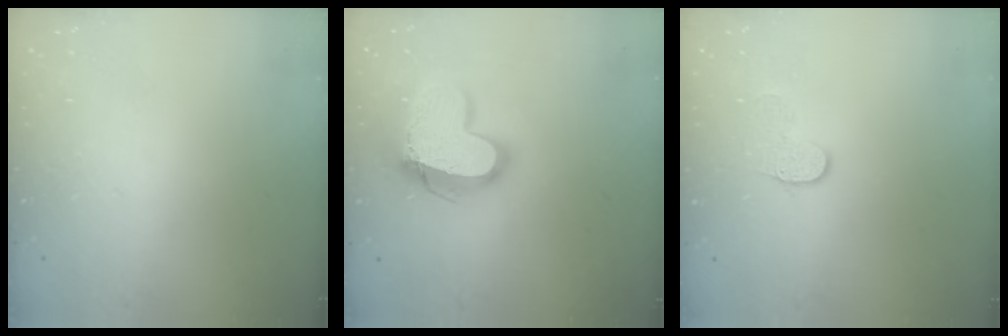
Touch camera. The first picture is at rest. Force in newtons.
{"total": 16.9, "press": 16.8, "slide": 1.5}
{"total": 6.6, "press": 6.6, "slide": 0.6}